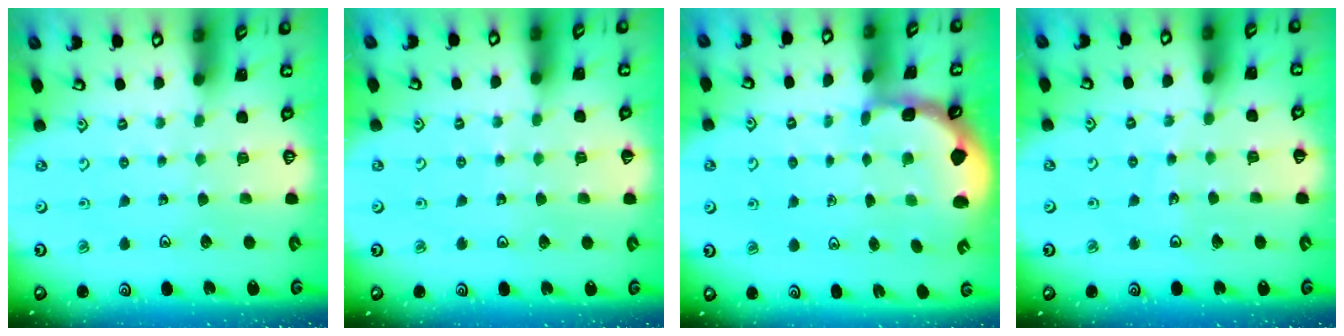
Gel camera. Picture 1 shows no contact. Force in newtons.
{"total": 2.8, "press": 2.8, "slide": 0.3}
{"total": 1.8, "press": 1.7, "slide": 0.4}
{"total": 3.0, "press": 3.0, "slide": 0.2}